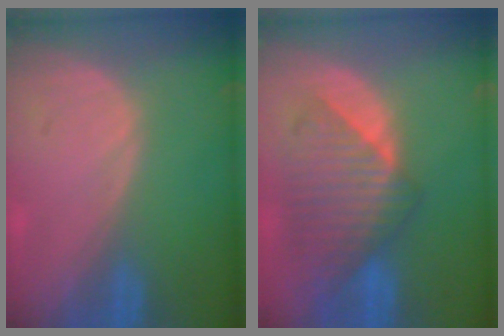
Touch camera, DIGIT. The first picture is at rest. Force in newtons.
{"total": 8.7, "press": 8.1, "slide": 3.1}